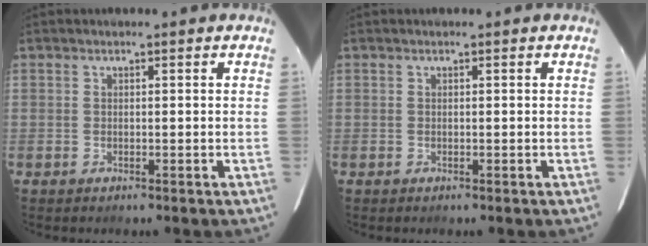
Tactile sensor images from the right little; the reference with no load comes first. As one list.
[{"total": 0.0}]